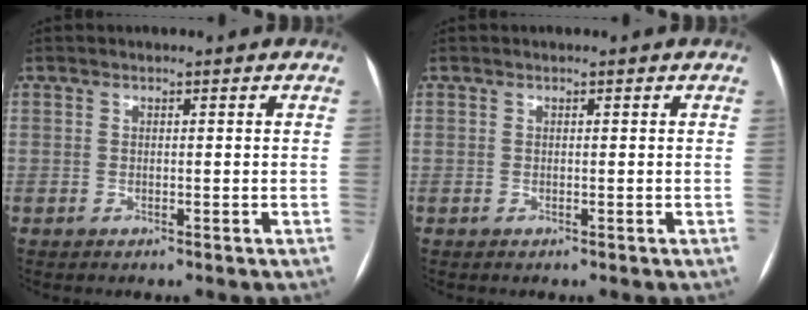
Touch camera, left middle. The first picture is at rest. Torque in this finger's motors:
{"motor_torque": [-0.03, 0.03, 0.00, 0.00]}